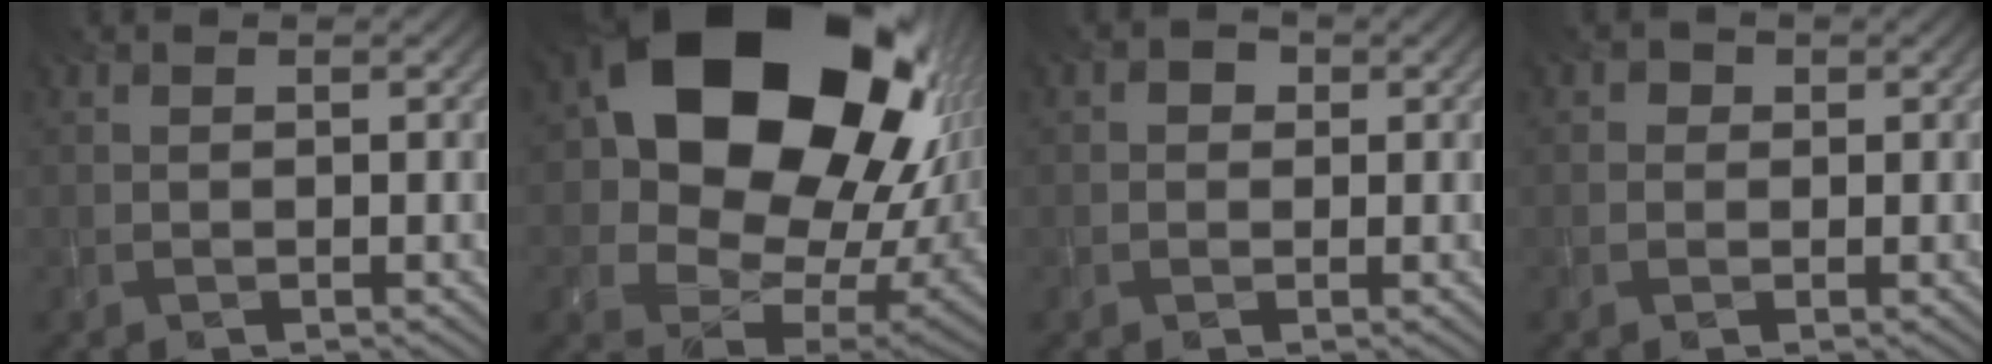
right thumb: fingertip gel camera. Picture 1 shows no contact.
{"total": 21.2, "force": [6.5, 15.1, 13.4], "torque": [-0.263, -0.017, 0.155]}
{"total": 1.5, "force": [0.2, 1.4, 0.7], "torque": [-0.008, 0.003, -0.004]}
{"total": 1.3, "force": [0.1, 1.3, 0.3], "torque": [-0.002, 0.000, -0.005]}